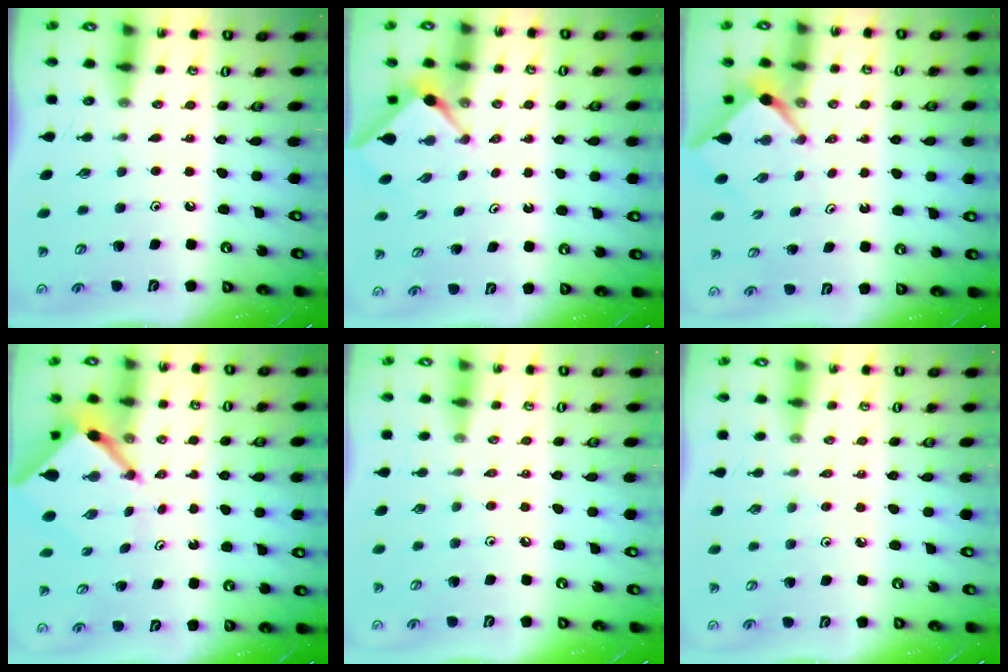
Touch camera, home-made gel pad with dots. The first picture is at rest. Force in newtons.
{"total": 2.9, "press": 2.9, "slide": 0.2}
{"total": 2.7, "press": 2.6, "slide": 0.3}
{"total": 6.4, "press": 6.4, "slide": 0.6}
{"total": 1.5, "press": 1.5, "slide": 0.4}
{"total": 1.1, "press": 1.0, "slide": 0.4}